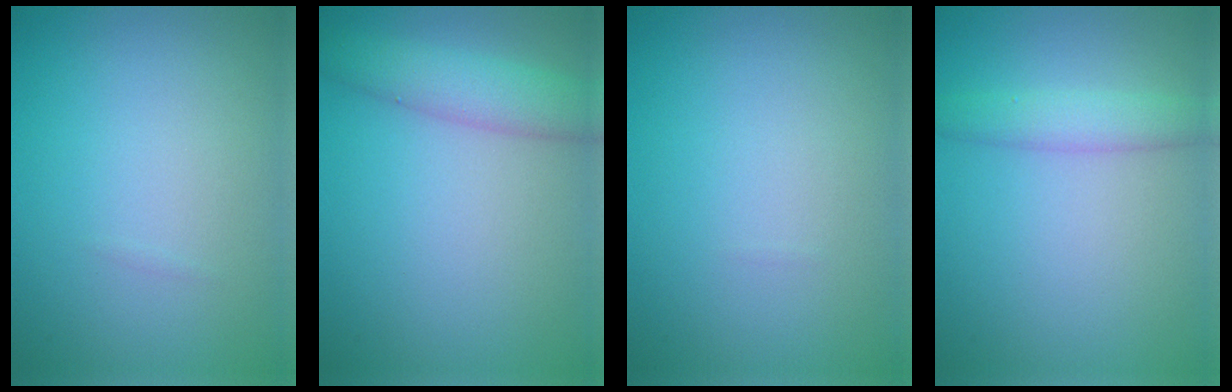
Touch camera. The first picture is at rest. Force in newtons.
{"total": 3.9, "press": 3.9, "slide": 0.1}
{"total": 0.0}
{"total": 2.6, "press": 2.6, "slide": 0.0}